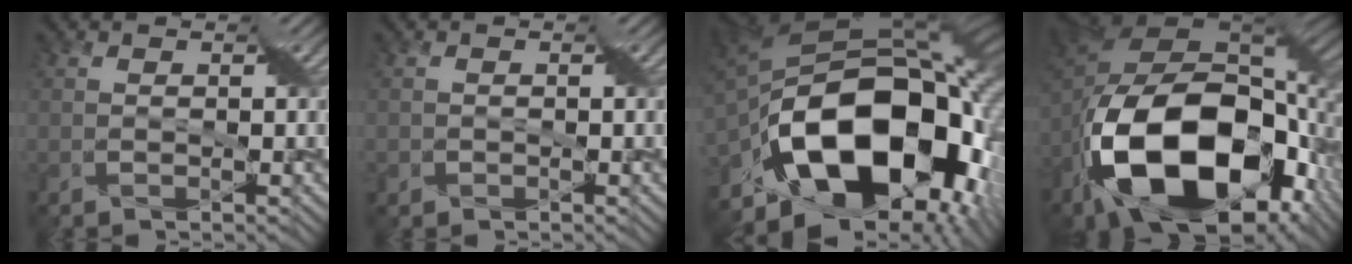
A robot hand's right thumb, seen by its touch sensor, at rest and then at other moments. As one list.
[{"total": 0.8, "force": [-0.4, 0.5, -0.4], "torque": [0.006, -0.001, -0.007]}, {"total": 20.7, "force": [-5.6, 12.7, 15.3], "torque": [-0.311, -0.040, -0.074]}, {"total": 20.7, "force": [-7.6, 11.5, 15.4], "torque": [-0.348, -0.054, -0.109]}]